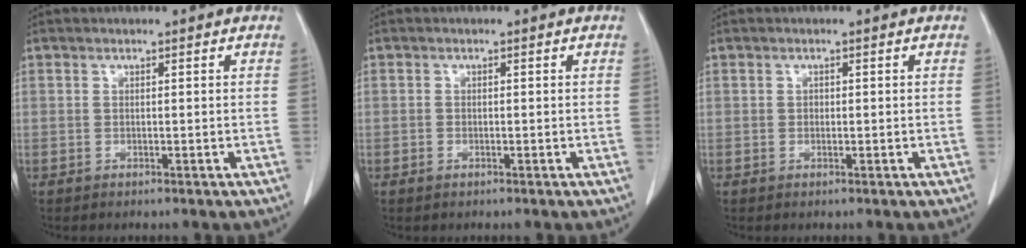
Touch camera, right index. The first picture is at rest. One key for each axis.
{"total": 0.9, "fx": -0.4, "fy": 0.6, "fz": 0.5, "tx": -0.011, "ty": 0.001, "tz": -0.006}
{"total": 0.7, "fx": -0.1, "fy": 0.6, "fz": 0.4, "tx": -0.011, "ty": 0.004, "tz": 0.000}